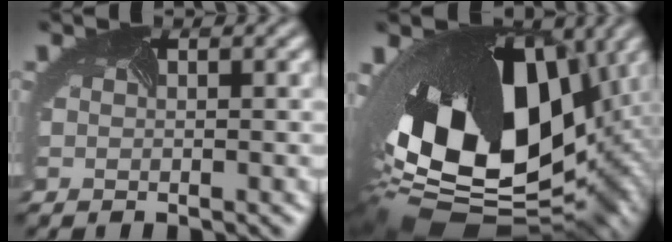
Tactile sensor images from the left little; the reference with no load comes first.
{"total": 19.4, "force": [0.8, 12.1, 15.1], "torque": [-0.301, -0.071, 0.039]}